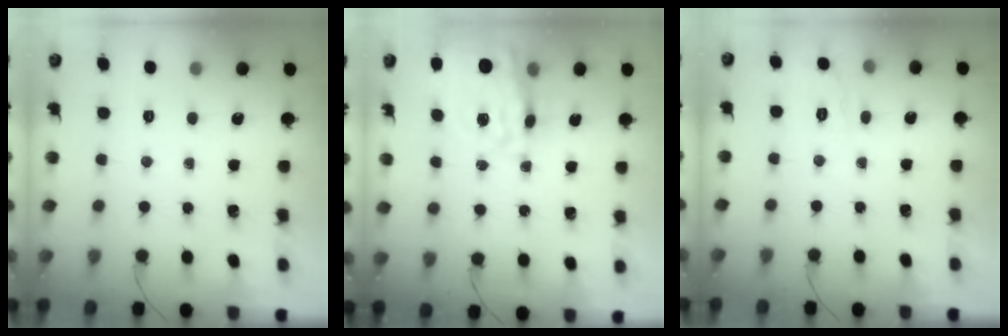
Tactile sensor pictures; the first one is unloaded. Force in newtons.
{"total": 15.5, "press": 14.8, "slide": 4.5}
{"total": 7.1, "press": 6.9, "slide": 1.8}